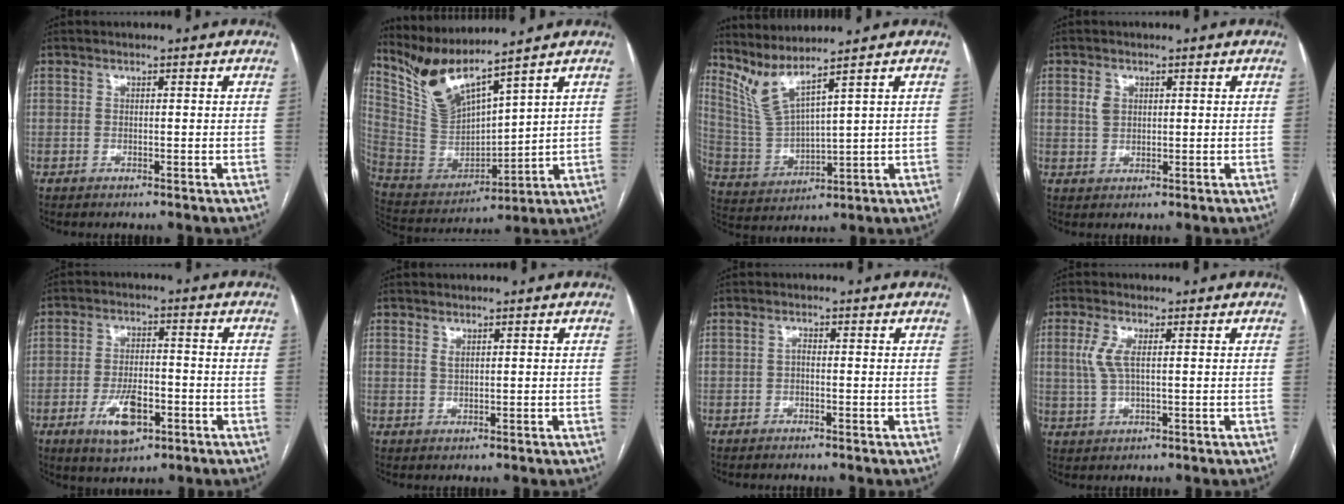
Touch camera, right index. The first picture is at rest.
{"total": 10.8, "force": [9.8, -0.3, 4.6], "torque": [-0.106, -0.011, 0.209]}
{"total": 7.0, "force": [6.0, -1.3, 3.4], "torque": [-0.088, -0.014, 0.138]}
{"total": 2.4, "force": [0.8, 1.9, 1.3], "torque": [-0.029, 0.005, 0.019]}
{"total": 7.7, "force": [-3.3, 3.2, 6.2], "torque": [-0.117, -0.003, -0.052]}
{"total": 0.8, "force": [0.6, 0.3, 0.6], "torque": [-0.012, -0.002, 0.012]}
{"total": 0.8, "force": [-0.4, 0.3, 0.6], "torque": [-0.011, 0.004, -0.011]}
{"total": 4.1, "force": [0.9, 1.2, 3.8], "torque": [-0.098, 0.004, 0.020]}